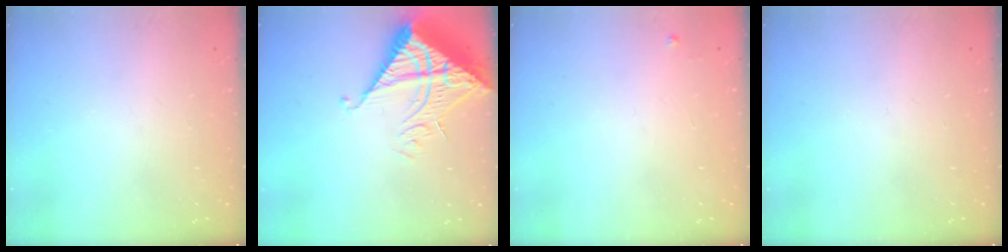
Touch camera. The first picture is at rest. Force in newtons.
{"total": 11.5, "press": 11.5, "slide": 1.2}
{"total": 2.4, "press": 2.4, "slide": 0.4}
{"total": 0.0}